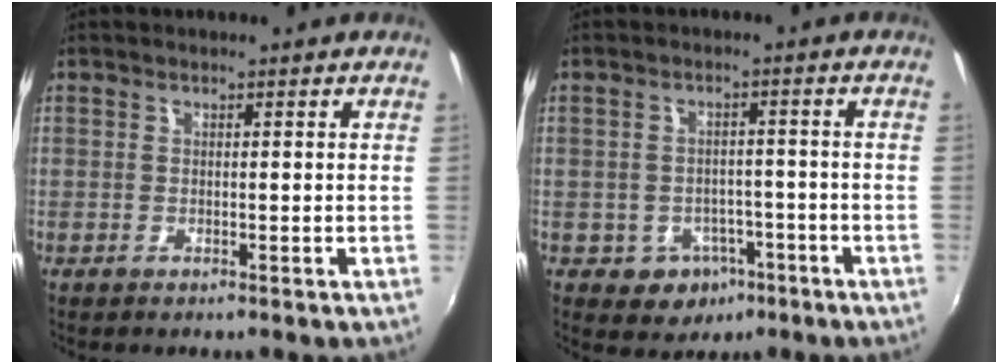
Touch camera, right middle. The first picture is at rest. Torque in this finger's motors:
{"motor_torque": [0.54, -0.51, -0.01, 0.00]}